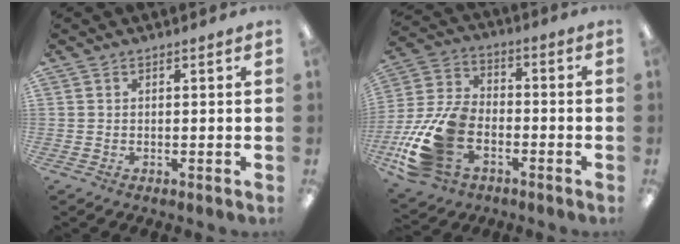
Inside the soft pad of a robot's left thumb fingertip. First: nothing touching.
{"total": 16.9, "force": [-6.3, 11.3, 10.9], "torque": [-0.235, 0.033, -0.103]}